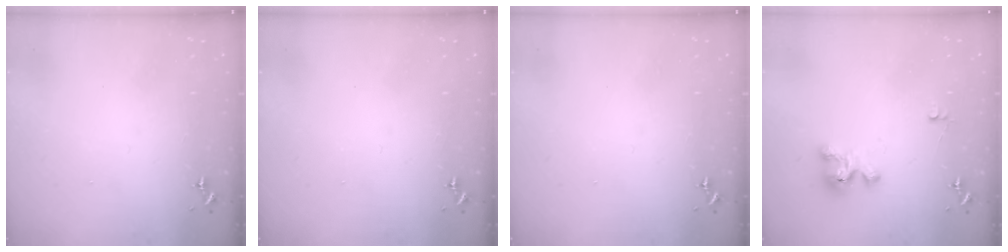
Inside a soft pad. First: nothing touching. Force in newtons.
{"total": 0.0}
{"total": 0.0}
{"total": 4.2, "press": 4.2, "slide": 0.3}